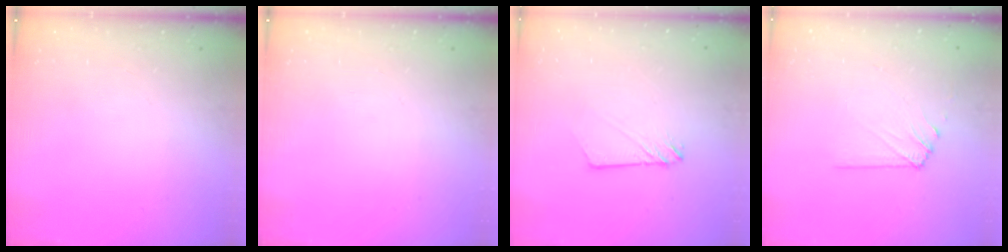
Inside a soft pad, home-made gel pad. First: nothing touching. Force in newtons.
{"total": 0.0}
{"total": 2.4, "press": 2.4, "slide": 0.2}
{"total": 6.2, "press": 6.2, "slide": 0.9}